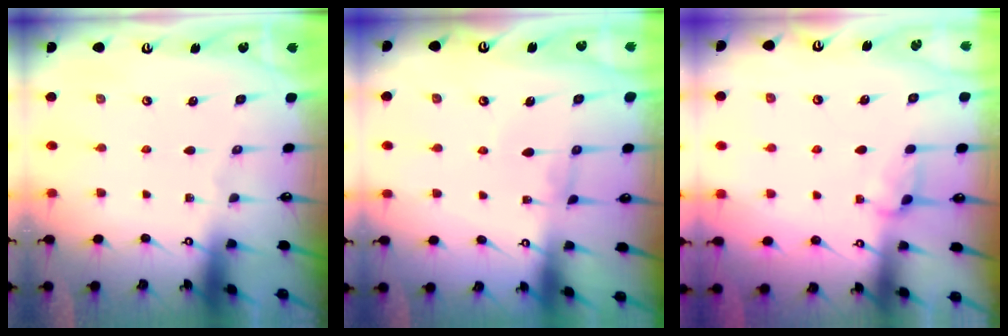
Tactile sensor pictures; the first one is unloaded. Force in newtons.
{"total": 0.6, "press": 0.6, "slide": 0.3}
{"total": 2.7, "press": 2.6, "slide": 0.6}